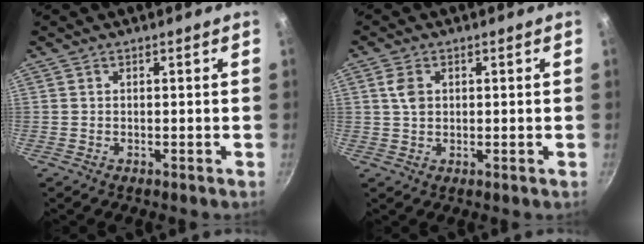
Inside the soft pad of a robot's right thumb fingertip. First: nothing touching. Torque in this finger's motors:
{"motor_torque": [-0.02, 0.17, 0.73, 0.09, -0.02]}